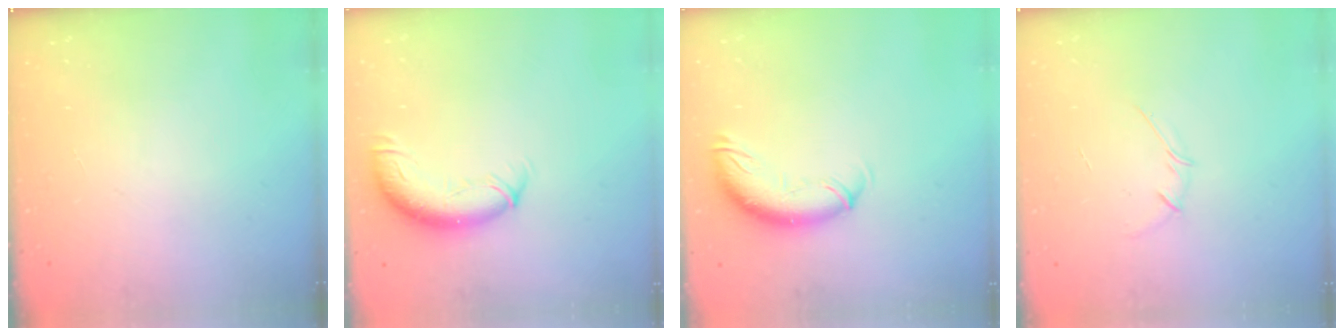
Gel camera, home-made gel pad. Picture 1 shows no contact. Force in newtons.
{"total": 10.6, "press": 10.2, "slide": 2.7}
{"total": 11.0, "press": 11.0, "slide": 0.8}
{"total": 2.7, "press": 2.6, "slide": 0.7}